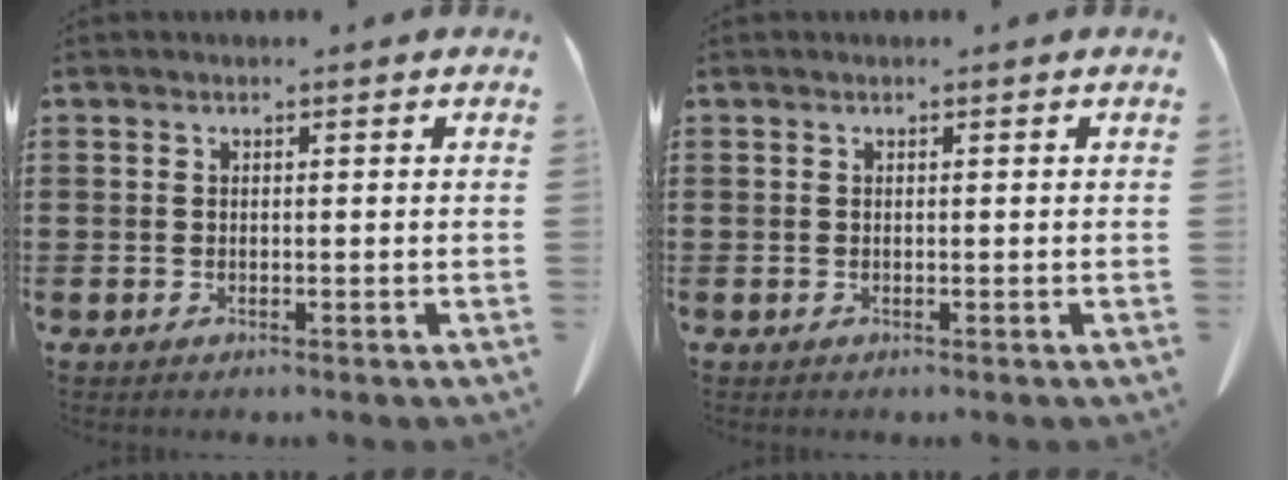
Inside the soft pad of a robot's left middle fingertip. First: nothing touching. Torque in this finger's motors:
{"motor_torque": [0.02, 0.02, 0.01, 0.01]}